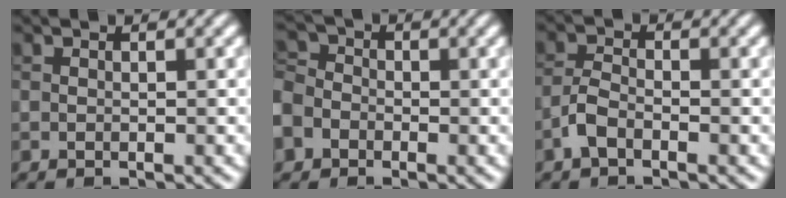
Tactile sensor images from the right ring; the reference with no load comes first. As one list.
[{"total": 7.6, "force": [-3.9, 5.9, 2.8], "torque": [-0.071, -0.011, -0.082]}, {"total": 2.1, "force": [-1.3, 0.9, 1.4], "torque": [-0.029, 0.005, -0.032]}]